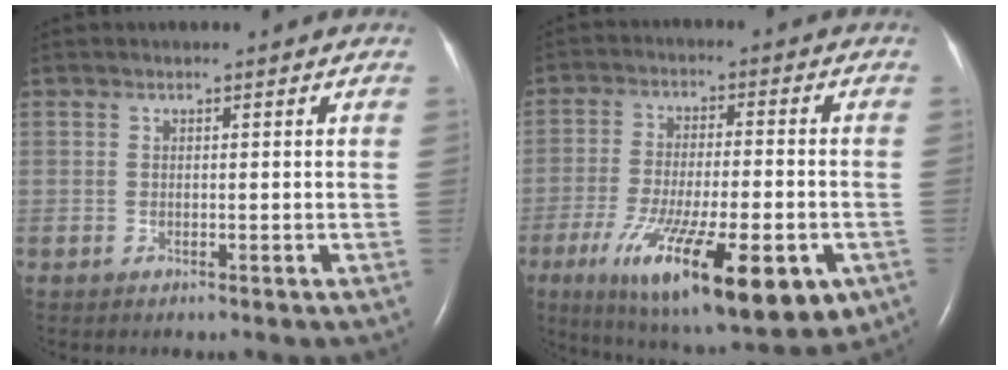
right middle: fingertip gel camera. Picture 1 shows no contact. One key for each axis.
{"total": 21.5, "fx": -9.8, "fy": 5.4, "fz": 18.3, "tx": -0.283, "ty": -0.042, "tz": -0.145}